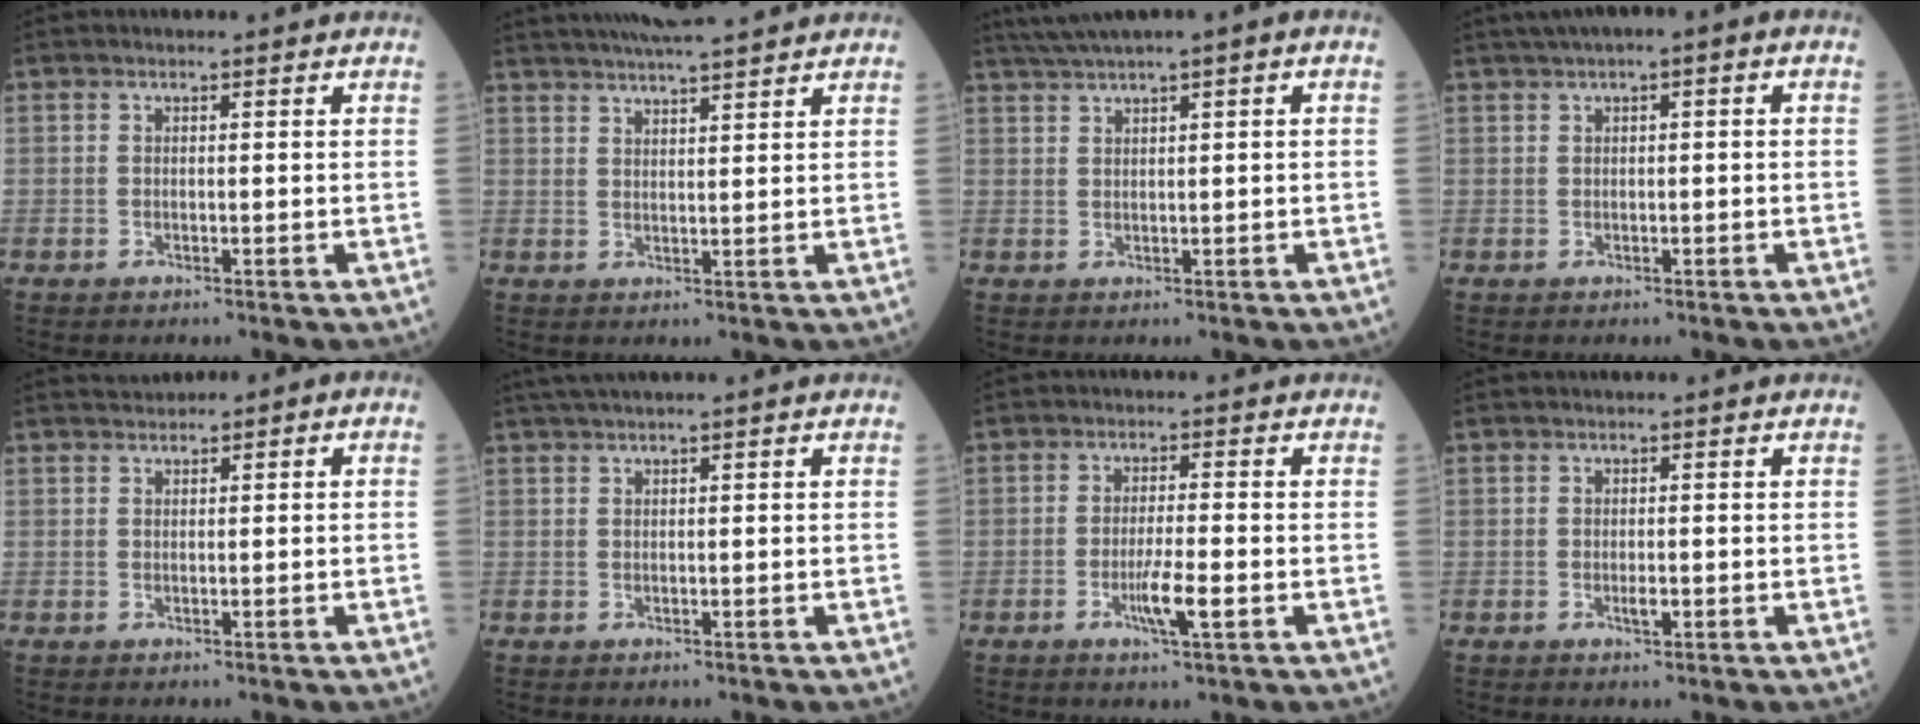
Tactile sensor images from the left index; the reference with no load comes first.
{"total": 11.1, "force": [9.9, 0.5, 5.1], "torque": [-0.086, 0.025, 0.143]}
{"total": 5.0, "force": [3.0, 0.0, 4.0], "torque": [-0.080, 0.023, 0.058]}
{"total": 4.0, "force": [1.4, 0.9, 3.7], "torque": [-0.058, 0.023, 0.018]}
{"total": 1.8, "force": [0.9, 0.9, 1.3], "torque": [-0.028, 0.026, 0.019]}
{"total": 2.2, "force": [1.6, -0.5, 1.4], "torque": [-0.034, 0.014, 0.037]}
{"total": 4.6, "force": [-1.8, 0.1, 4.2], "torque": [-0.079, -0.008, -0.033]}
{"total": 1.0, "force": [-0.4, 0.3, 0.8], "torque": [-0.017, -0.003, -0.006]}